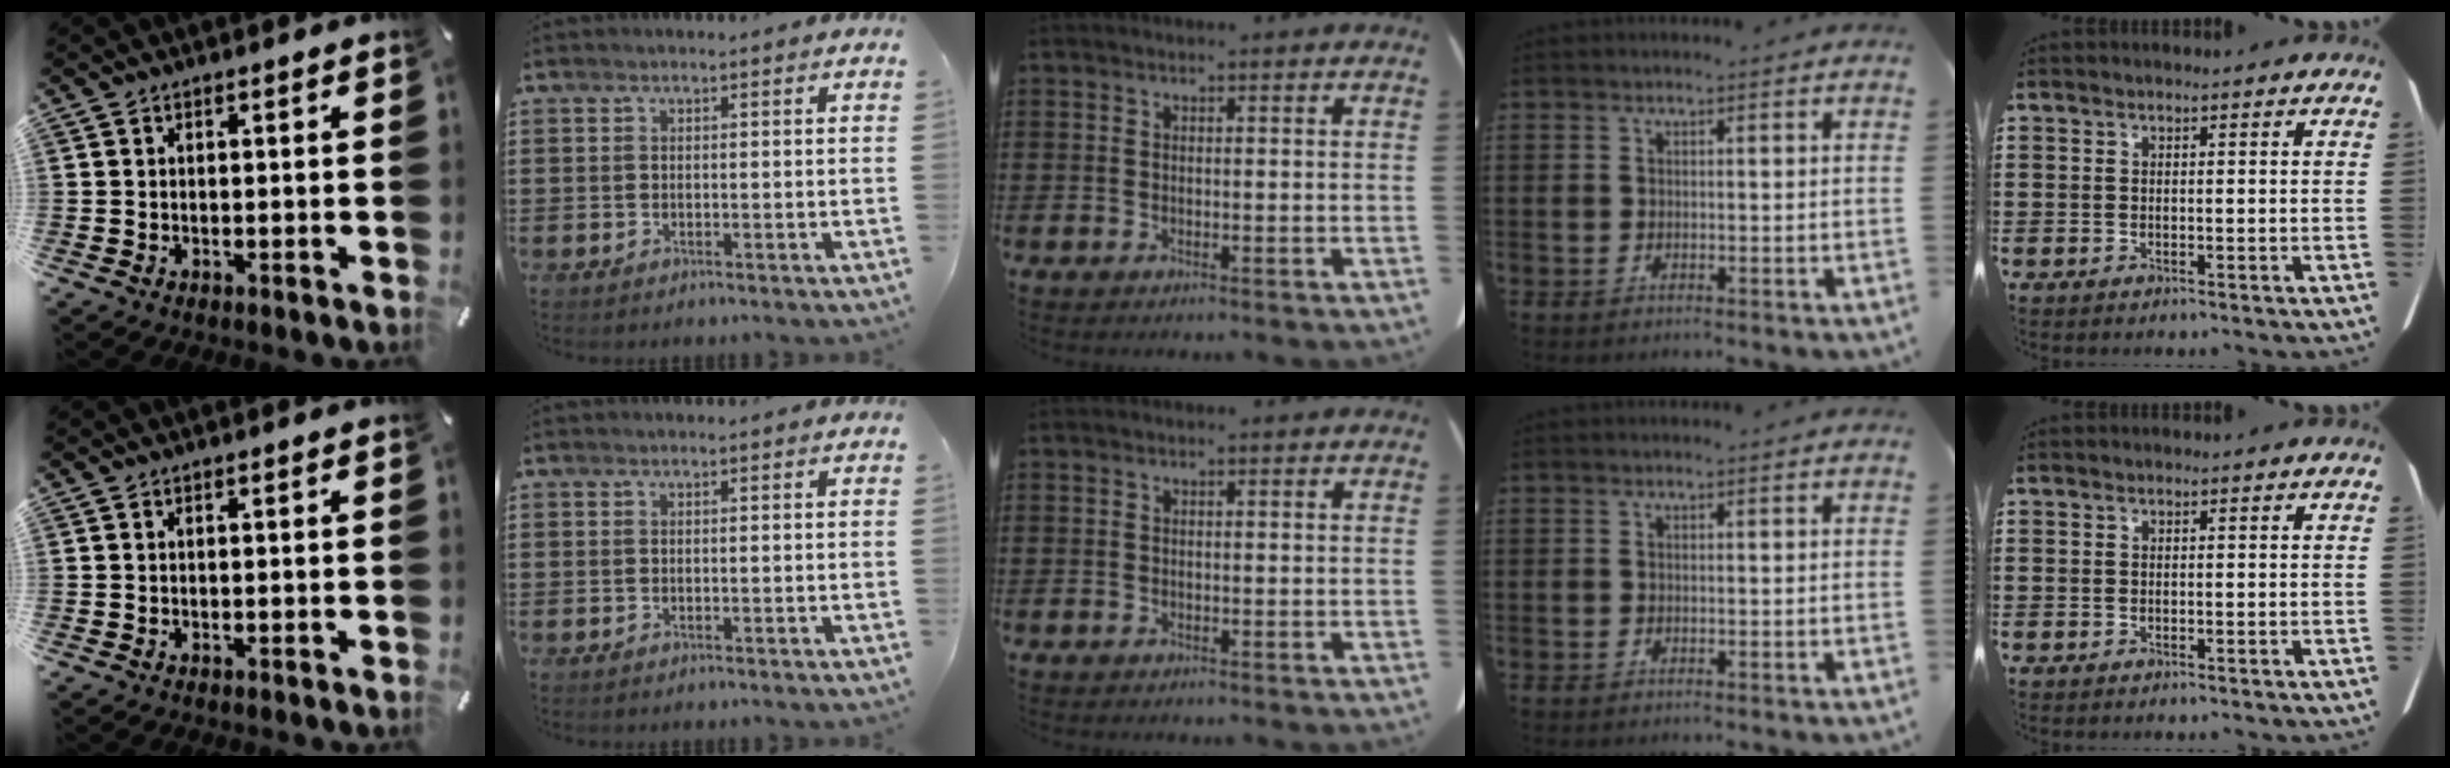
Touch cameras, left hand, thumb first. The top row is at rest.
{}